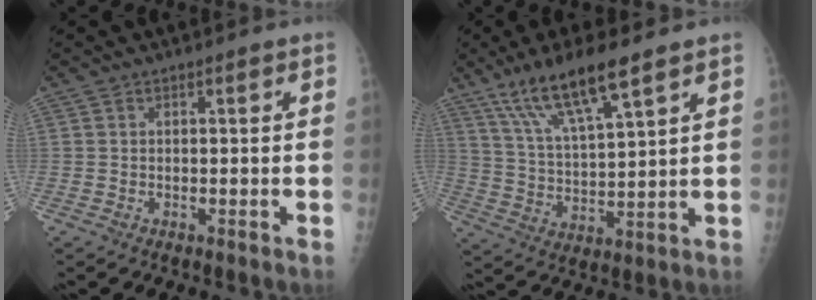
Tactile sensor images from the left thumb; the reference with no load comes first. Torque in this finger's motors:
{"motor_torque": [0.51, -0.32, 0.92, -0.74, 0.15]}